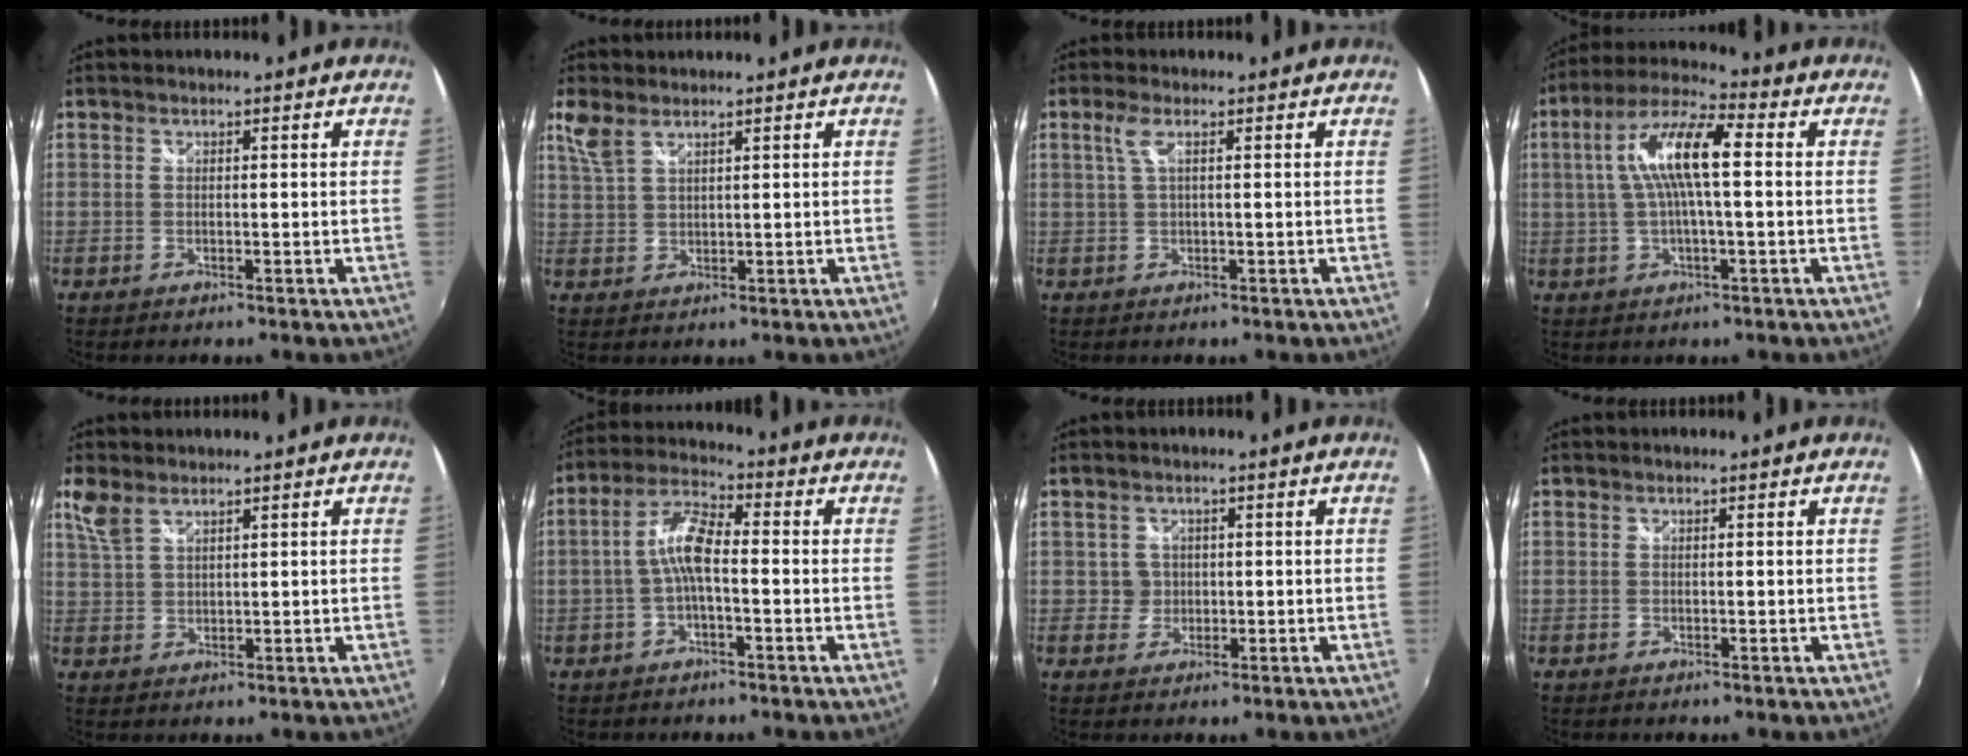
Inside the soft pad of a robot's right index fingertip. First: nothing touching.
{"total": 3.7, "force": [2.6, 1.5, 2.2], "torque": [-0.049, 0.004, 0.056]}
{"total": 2.2, "force": [0.4, 0.1, 2.2], "torque": [-0.043, 0.004, 0.008]}
{"total": 11.7, "force": [1.4, 2.6, 11.3], "torque": [-0.216, 0.020, 0.022]}
{"total": 3.9, "force": [2.7, 1.8, 2.3], "torque": [-0.050, 0.005, 0.058]}
{"total": 6.6, "force": [-1.2, 1.9, 6.2], "torque": [-0.134, 0.018, -0.027]}
{"total": 2.2, "force": [0.0, 2.2, -0.1], "torque": [0.006, 0.008, 0.004]}
{"total": 0.0}